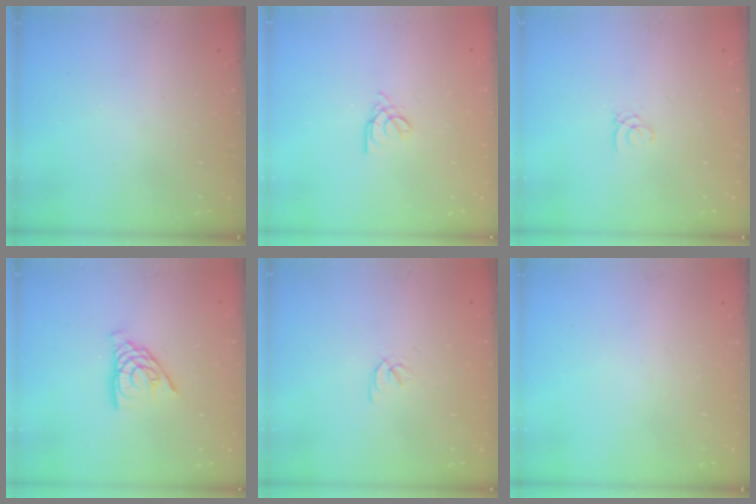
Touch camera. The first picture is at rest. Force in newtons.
{"total": 2.6, "press": 2.5, "slide": 0.5}
{"total": 1.0, "press": 1.0, "slide": 0.1}
{"total": 11.4, "press": 11.4, "slide": 1.1}
{"total": 2.1, "press": 2.1, "slide": 0.1}
{"total": 0.0}